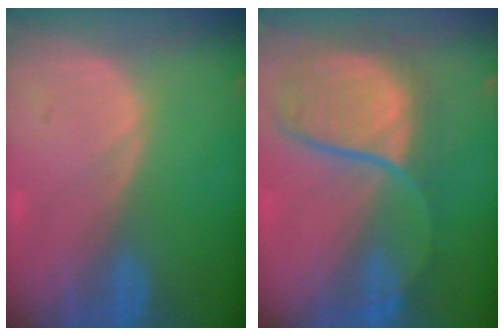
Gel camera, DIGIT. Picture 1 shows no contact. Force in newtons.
{"total": 9.6, "press": 9.0, "slide": 3.3}